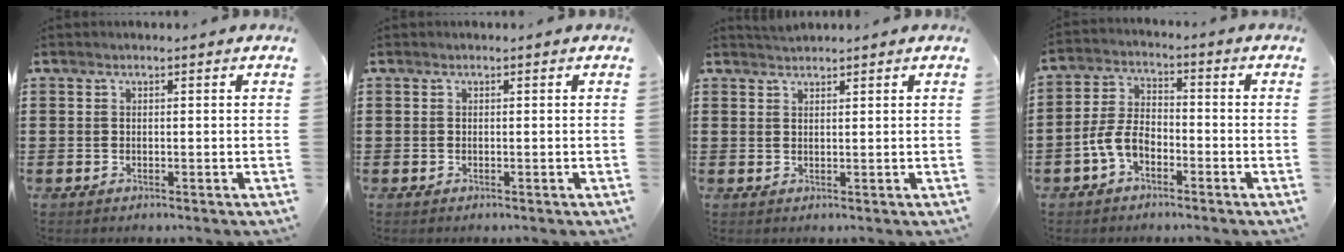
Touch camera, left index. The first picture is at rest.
{"total": 0.0}
{"total": 1.5, "force": [1.5, 0.2, 0.3], "torque": [-0.008, 0.003, 0.028]}
{"total": 5.5, "force": [-2.9, 3.0, 3.5], "torque": [-0.089, 0.006, -0.061]}